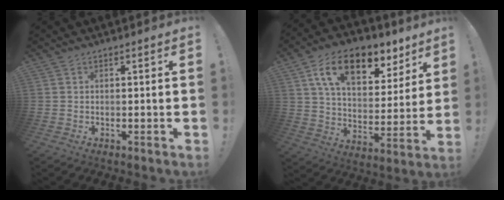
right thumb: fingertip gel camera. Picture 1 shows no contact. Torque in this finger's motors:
{"motor_torque": [0.24, 0.61, 1.21, 0.84, 0.50]}